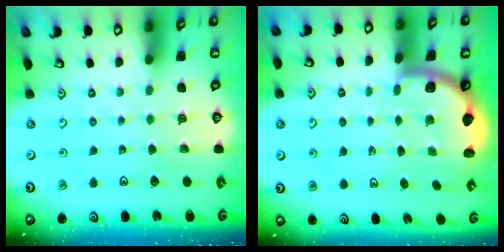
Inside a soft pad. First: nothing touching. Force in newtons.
{"total": 1.6, "press": 1.6, "slide": 0.1}